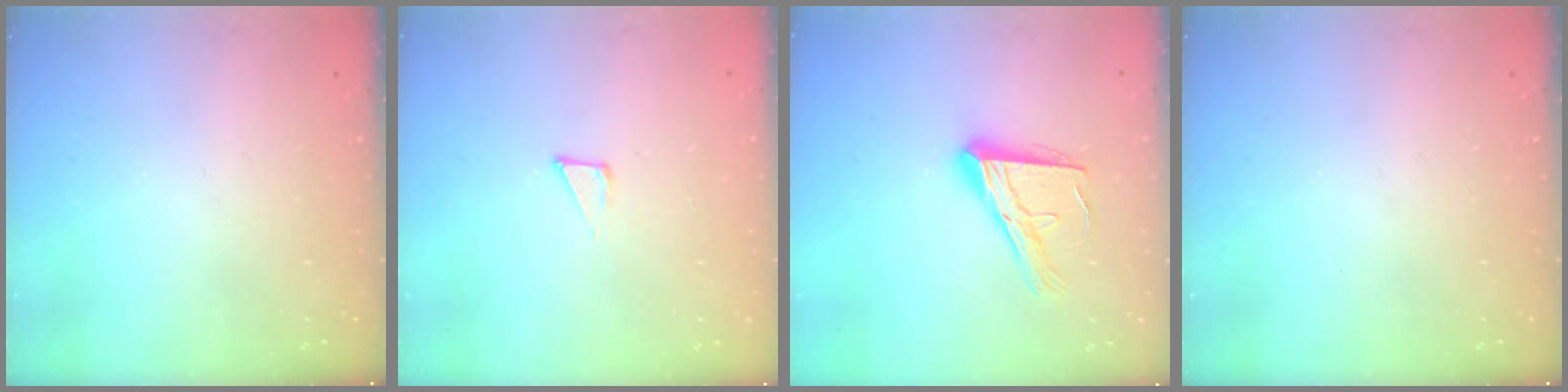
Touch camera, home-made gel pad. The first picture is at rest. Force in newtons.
{"total": 4.6, "press": 4.5, "slide": 0.3}
{"total": 15.2, "press": 15.2, "slide": 1.2}
{"total": 0.0}